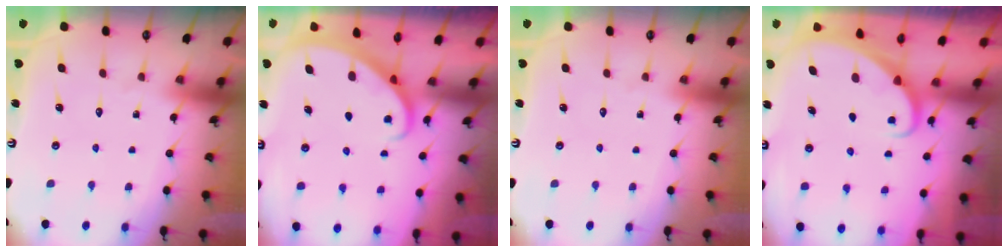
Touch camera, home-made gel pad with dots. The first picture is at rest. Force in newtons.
{"total": 2.1, "press": 2.1, "slide": 0.2}
{"total": 0.0}
{"total": 1.8, "press": 1.7, "slide": 0.1}